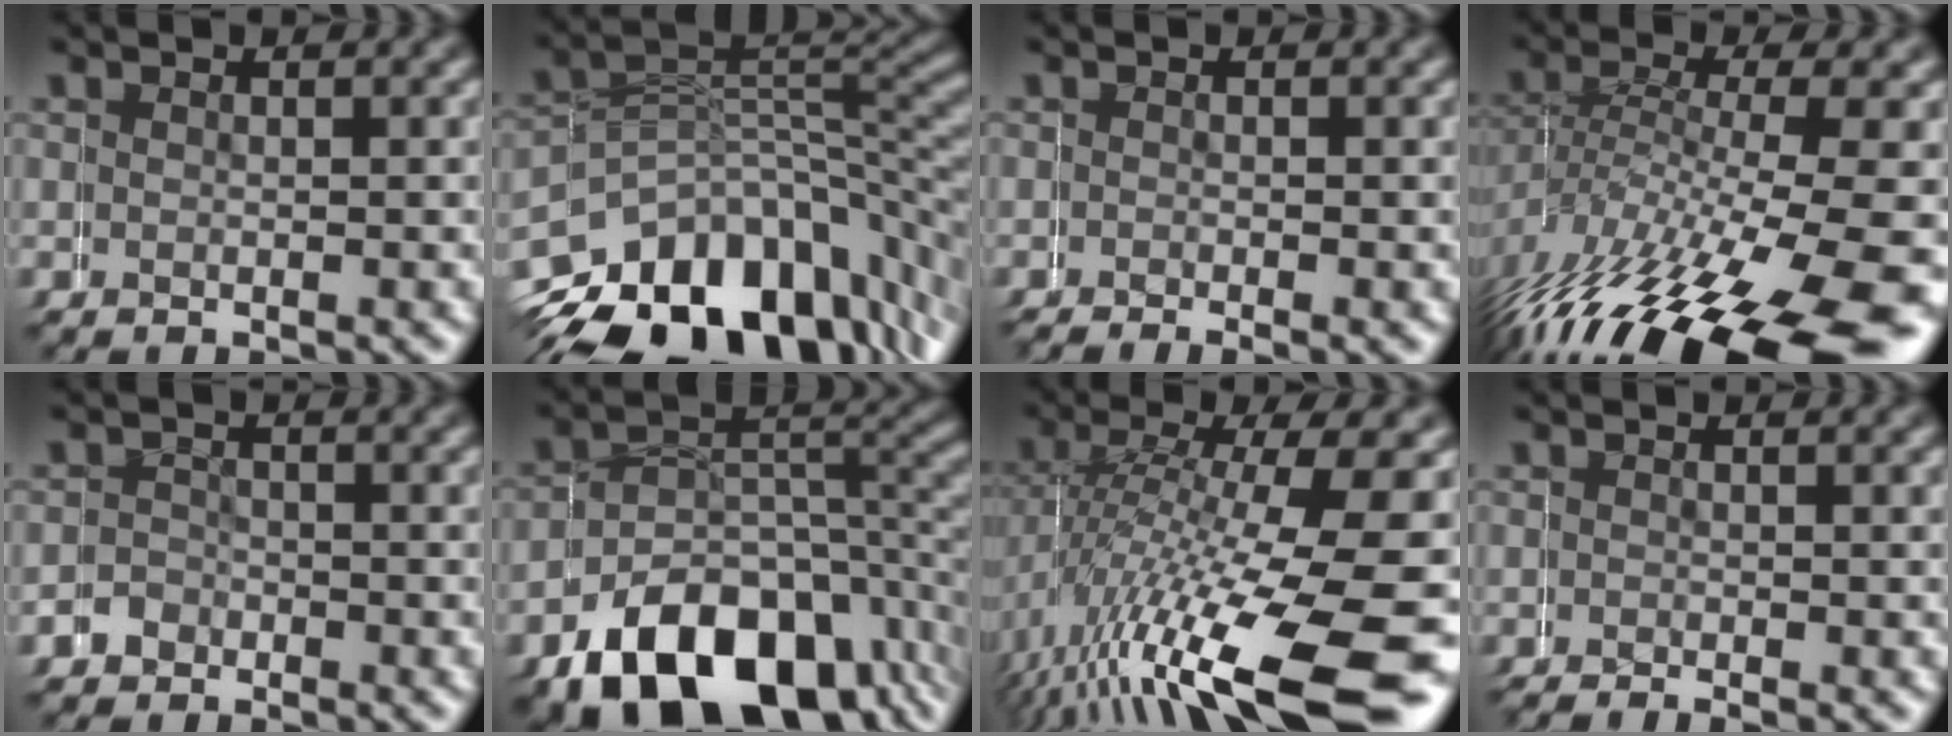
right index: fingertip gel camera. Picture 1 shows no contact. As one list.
[{"total": 13.7, "force": [-7.7, 8.5, 7.4], "torque": [-0.099, -0.024, -0.112]}, {"total": 1.7, "force": [-1.6, 0.0, 0.8], "torque": [-0.003, -0.003, -0.023]}, {"total": 10.6, "force": [-6.2, 4.2, 7.5], "torque": [-0.132, -0.036, -0.065]}, {"total": 3.0, "force": [-1.1, 1.0, -2.6], "torque": [0.038, 0.000, -0.021]}, {"total": 9.6, "force": [-5.8, 5.5, 5.4], "torque": [-0.060, -0.018, -0.086]}, {"total": 10.0, "force": [-2.8, 3.4, 9.0], "torque": [-0.151, -0.023, -0.021]}, {"total": 1.4, "force": [-1.3, 0.0, 0.7], "torque": [-0.004, -0.002, -0.019]}]